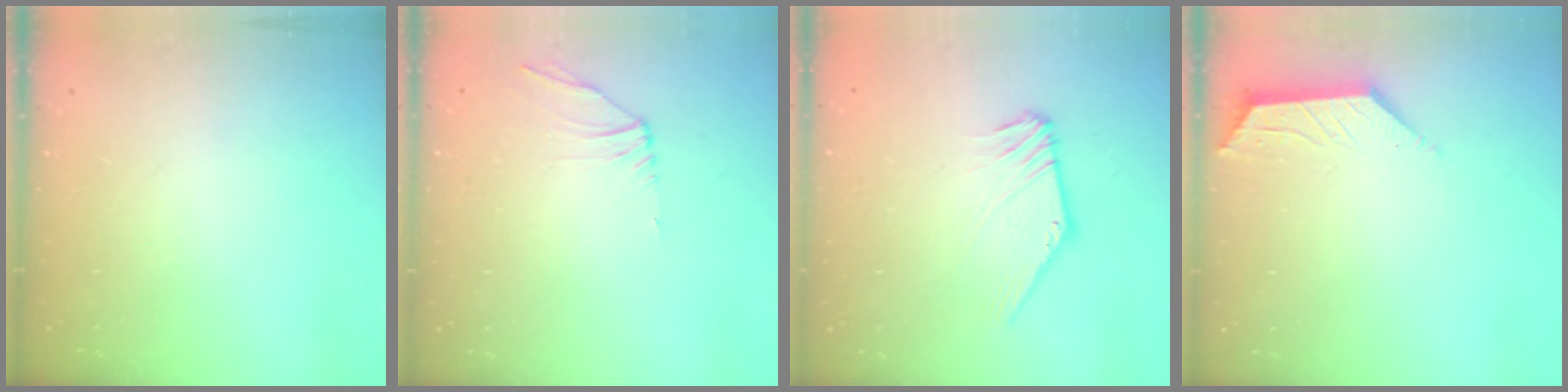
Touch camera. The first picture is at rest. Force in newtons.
{"total": 2.3, "press": 2.3, "slide": 0.6}
{"total": 3.8, "press": 3.7, "slide": 0.2}
{"total": 3.0, "press": 2.9, "slide": 0.5}